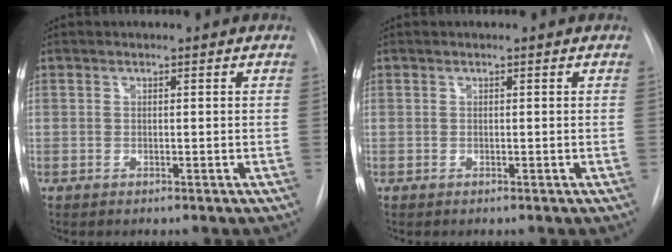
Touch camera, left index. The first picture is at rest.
{"total": 0.0}